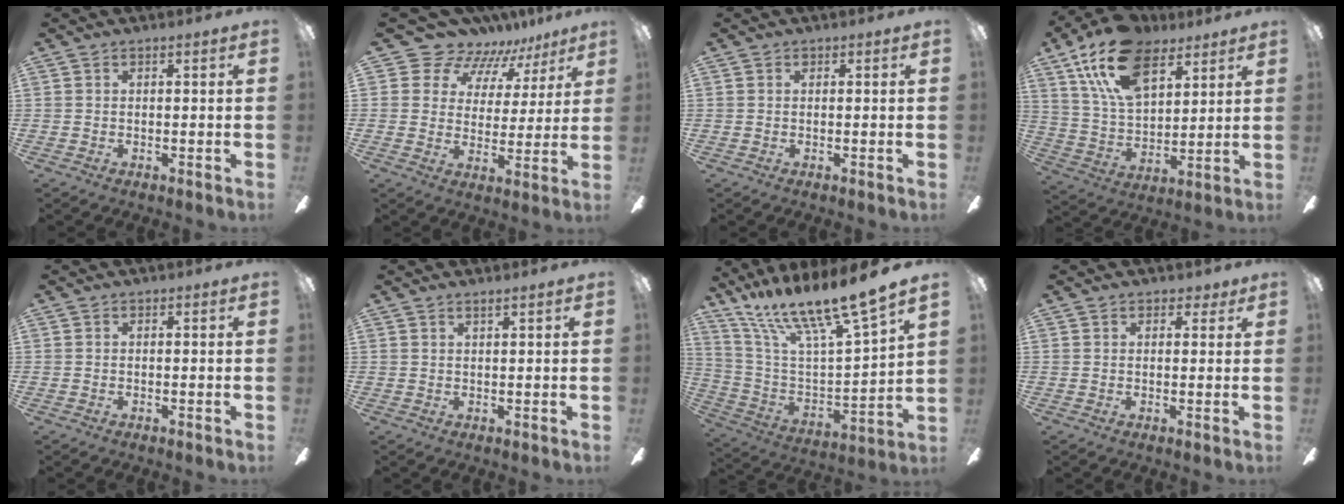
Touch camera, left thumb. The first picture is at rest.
{"total": 9.6, "force": [7.7, 5.5, 1.3], "torque": [-0.044, -0.059, 0.144]}
{"total": 0.0}
{"total": 19.4, "force": [11.8, 10.3, 11.5], "torque": [-0.228, -0.041, 0.215]}
{"total": 0.0}
{"total": 1.3, "force": [1.2, -0.2, 0.5], "torque": [-0.011, -0.002, 0.022]}
{"total": 19.2, "force": [15.9, 1.6, 10.8], "torque": [-0.206, -0.110, 0.260]}
{"total": 2.2, "force": [1.5, 1.4, 0.8], "torque": [-0.009, 0.000, 0.026]}